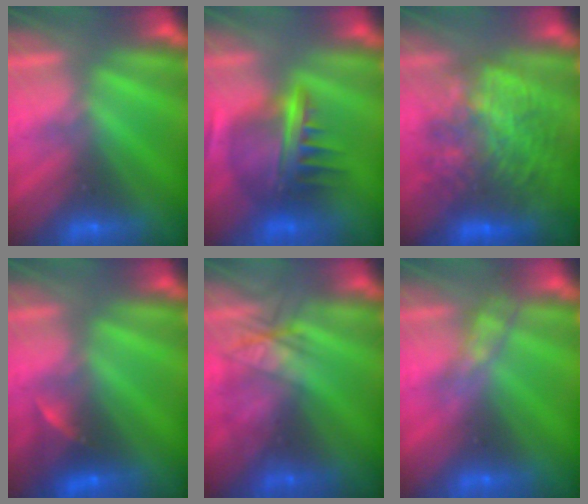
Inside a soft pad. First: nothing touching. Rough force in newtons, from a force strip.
{"total": 7.8}
{"total": 6.9}
{"total": 2.2}
{"total": 2.1}
{"total": 2.7}